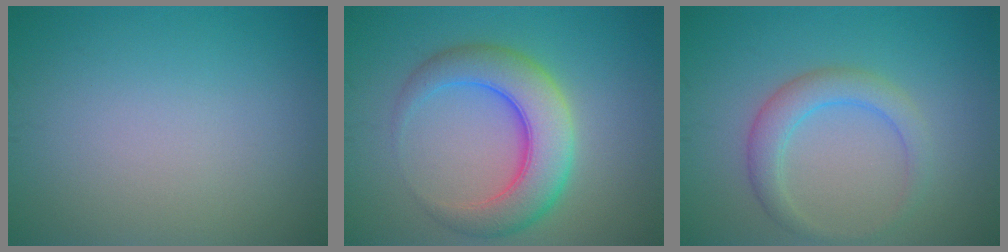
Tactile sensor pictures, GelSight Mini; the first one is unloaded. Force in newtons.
{"total": 6.6, "press": 6.6, "slide": 0.3}
{"total": 3.1, "press": 3.1, "slide": 0.1}